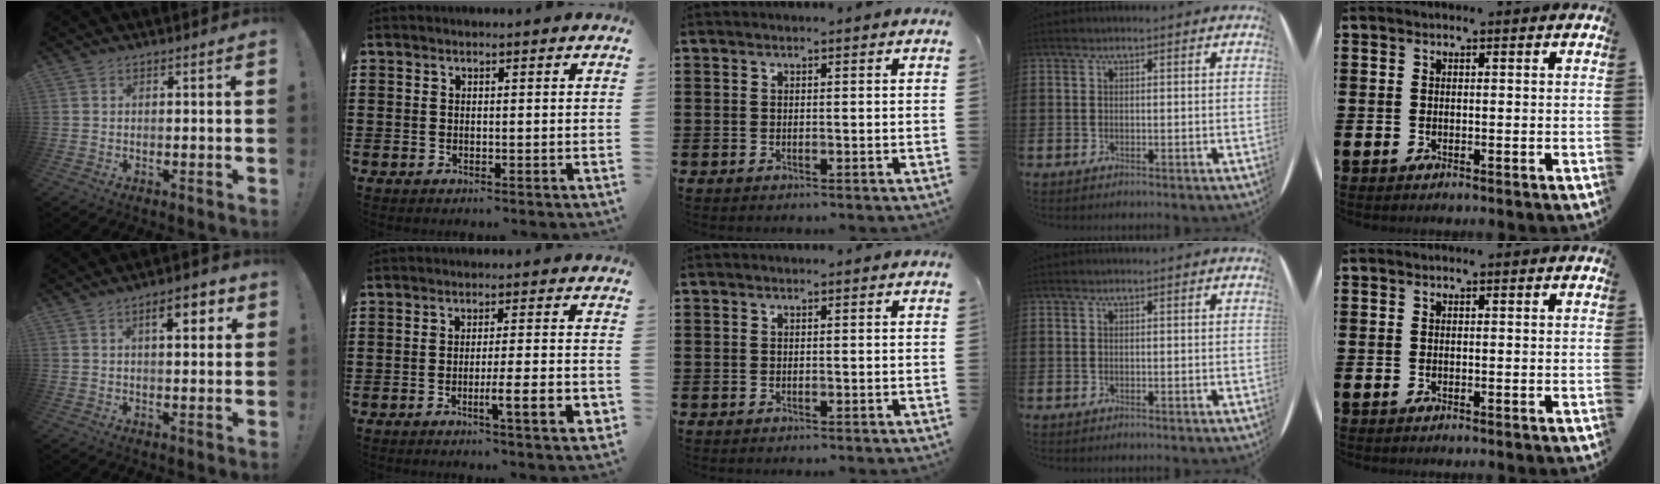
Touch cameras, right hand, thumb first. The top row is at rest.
{"thumb": {"total": 7.1, "force": [2.9, 2.7, 5.9], "torque": [-0.071, -0.008, 0.038]}, "index": {"total": 6.9, "force": [-2.6, 0.5, 6.4], "torque": [-0.100, -0.006, -0.042]}}